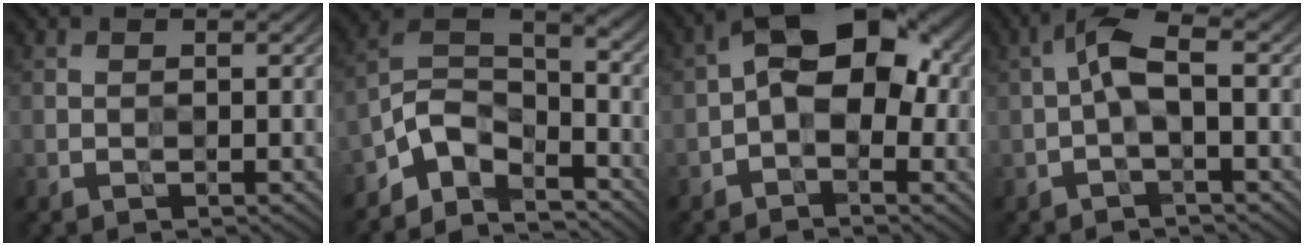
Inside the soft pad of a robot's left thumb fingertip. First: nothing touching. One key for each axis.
{"total": 9.4, "fx": -6.7, "fy": 4.9, "fz": 4.5, "tx": -0.078, "ty": 0.002, "tz": -0.146}
{"total": 8.9, "fx": -0.1, "fy": 5.2, "fz": 7.2, "tx": -0.107, "ty": 0.023, "tz": -0.019}
{"total": 4.3, "fx": -0.2, "fy": 1.3, "fz": 4.1, "tx": -0.089, "ty": 0.017, "tz": -0.016}